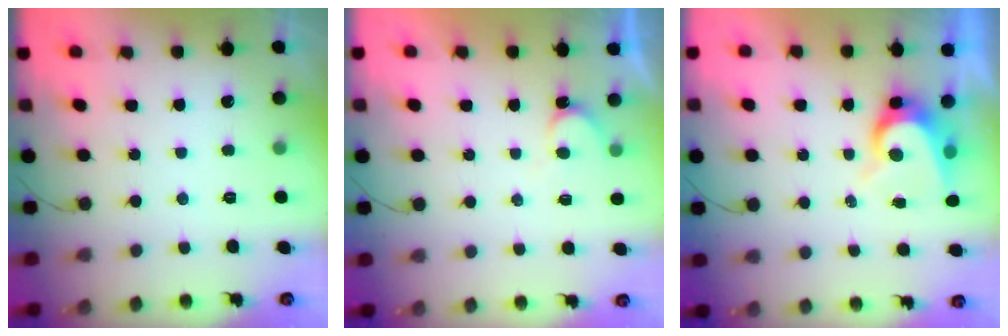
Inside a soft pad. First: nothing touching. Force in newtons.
{"total": 4.0, "press": 4.0, "slide": 0.1}
{"total": 6.5, "press": 6.5, "slide": 0.7}